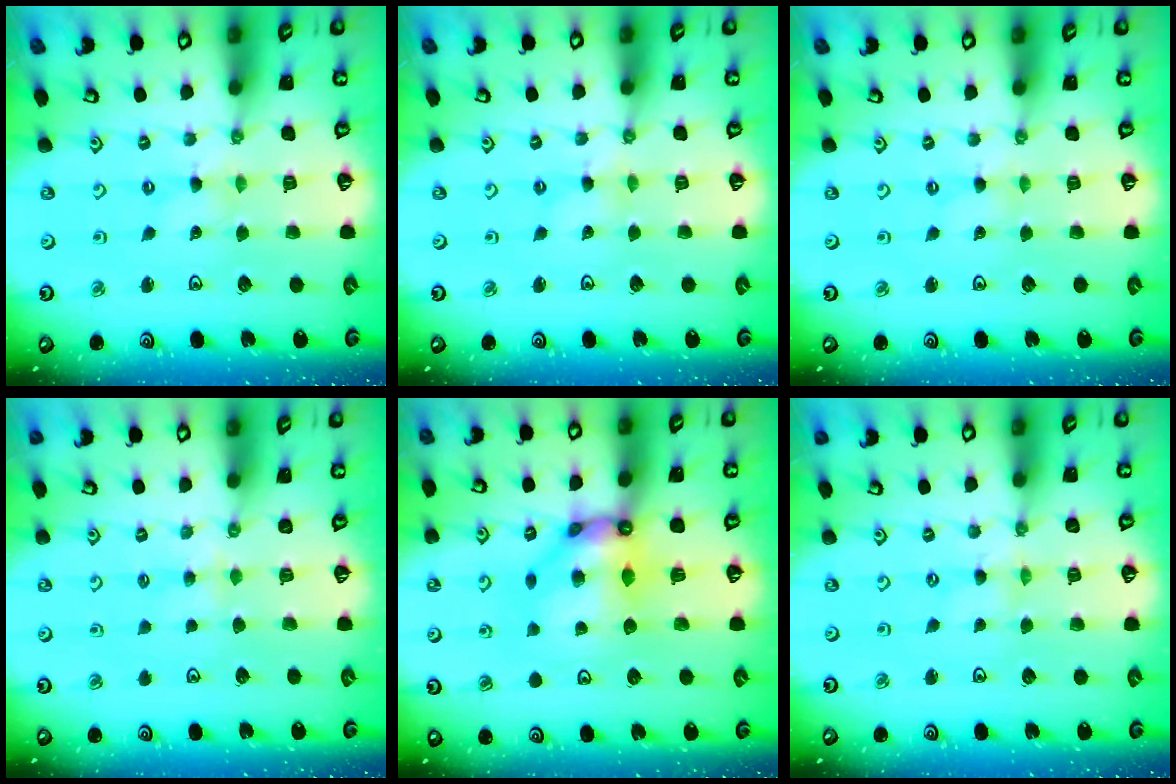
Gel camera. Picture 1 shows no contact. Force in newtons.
{"total": 1.2, "press": 1.2, "slide": 0.1}
{"total": 0.0}
{"total": 2.7, "press": 2.6, "slide": 0.4}
{"total": 10.8, "press": 10.7, "slide": 1.4}
{"total": 0.0}